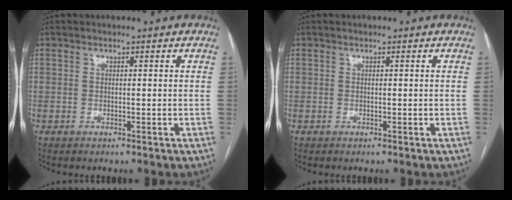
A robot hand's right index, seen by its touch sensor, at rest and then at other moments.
{"total": 0.0}